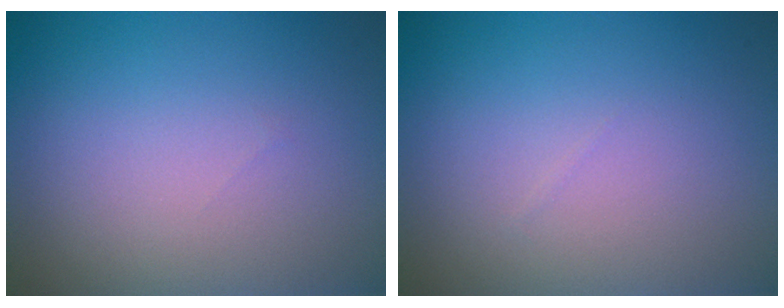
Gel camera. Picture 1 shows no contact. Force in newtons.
{"total": 0.0}